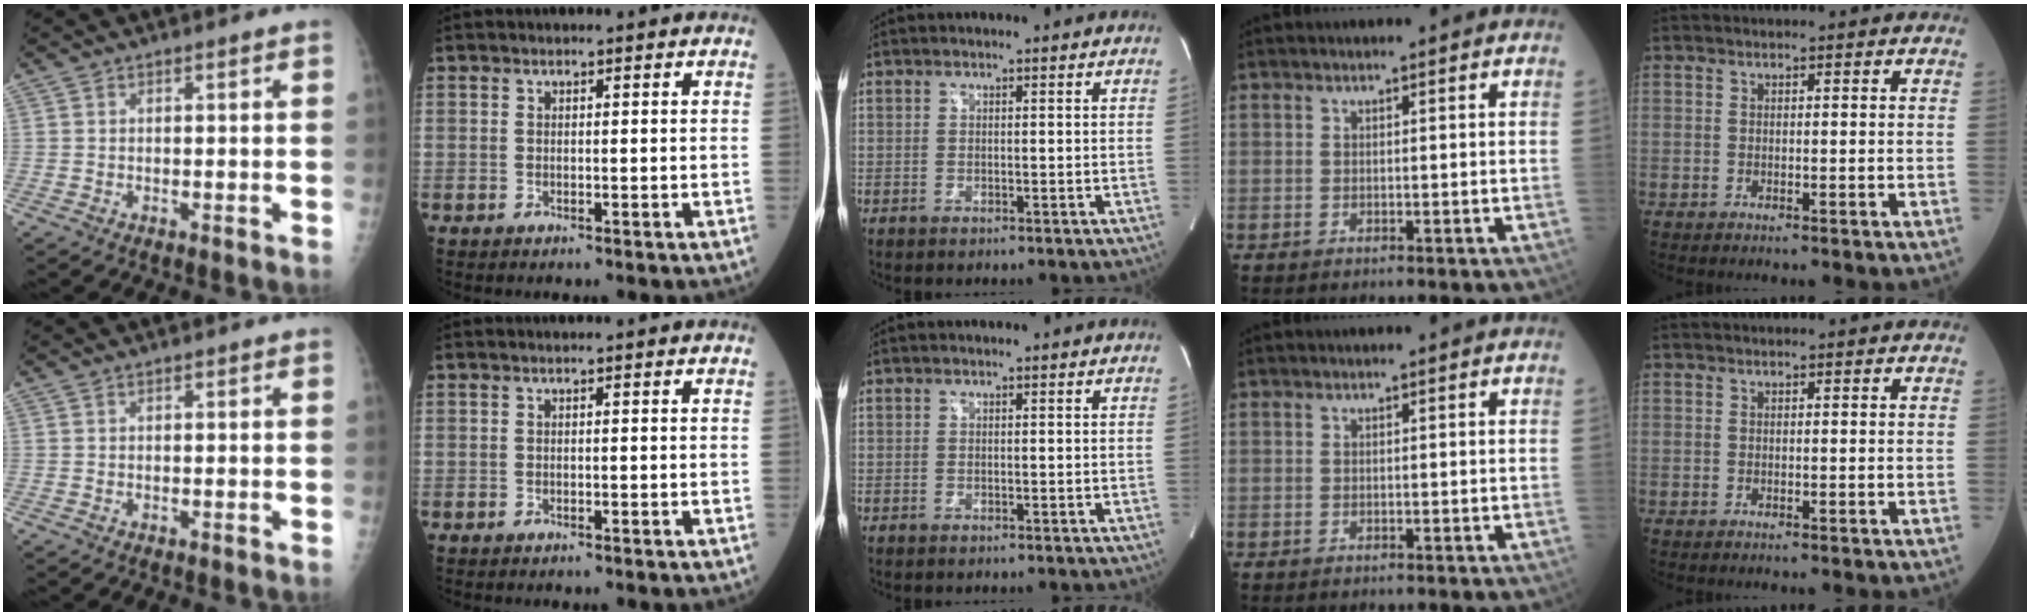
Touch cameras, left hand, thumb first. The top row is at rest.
{}